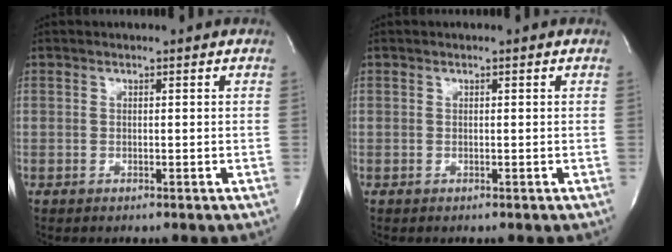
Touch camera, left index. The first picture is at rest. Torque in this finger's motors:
{"motor_torque": [0.00, 0.00, 0.00, 0.01]}